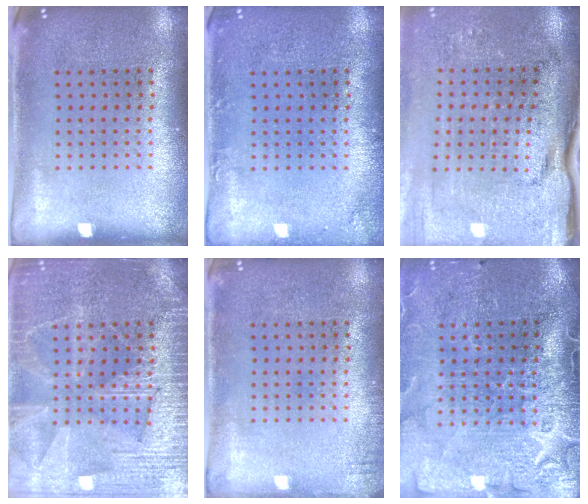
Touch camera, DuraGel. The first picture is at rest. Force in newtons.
{"total": 1.1, "press": 1.1, "slide": 0.1}
{"total": 4.5, "press": 3.7, "slide": 2.5}
{"total": 5.9, "press": 5.8, "slide": 0.7}
{"total": 1.0, "press": 1.0, "slide": 0.1}
{"total": 4.2, "press": 3.7, "slide": 2.1}